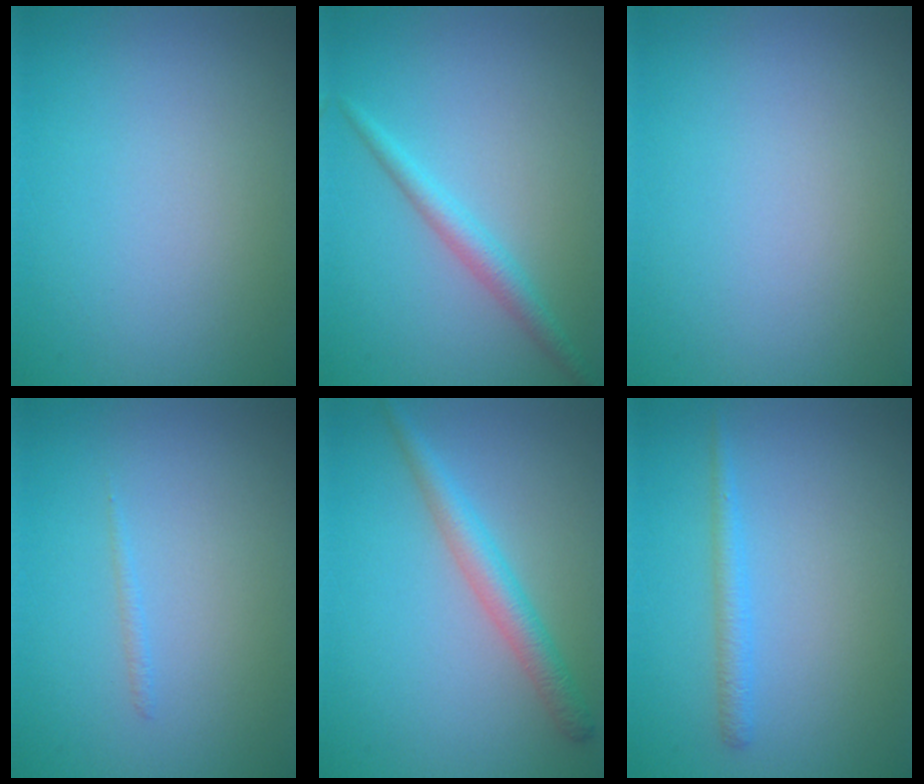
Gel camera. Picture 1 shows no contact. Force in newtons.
{"total": 2.1, "press": 2.1, "slide": 0.1}
{"total": 0.0}
{"total": 0.5, "press": 0.5, "slide": 0.1}
{"total": 3.0, "press": 3.0, "slide": 0.1}
{"total": 1.5, "press": 1.5, "slide": 0.1}